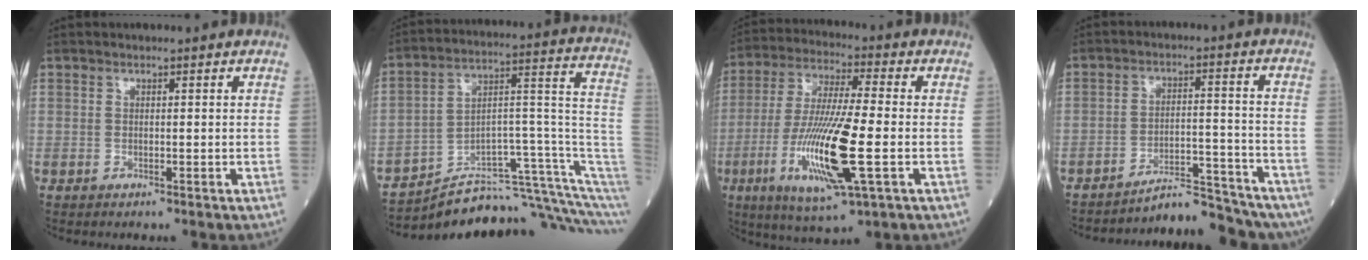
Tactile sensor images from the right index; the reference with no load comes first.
{"total": 16.7, "force": [-15.2, -0.7, 6.9], "torque": [-0.057, 0.090, -0.227]}
{"total": 16.1, "force": [-4.3, 1.5, 15.5], "torque": [-0.317, -0.023, -0.075]}
{"total": 9.5, "force": [-9.4, 0.6, 1.0], "torque": [-0.008, 0.035, -0.144]}